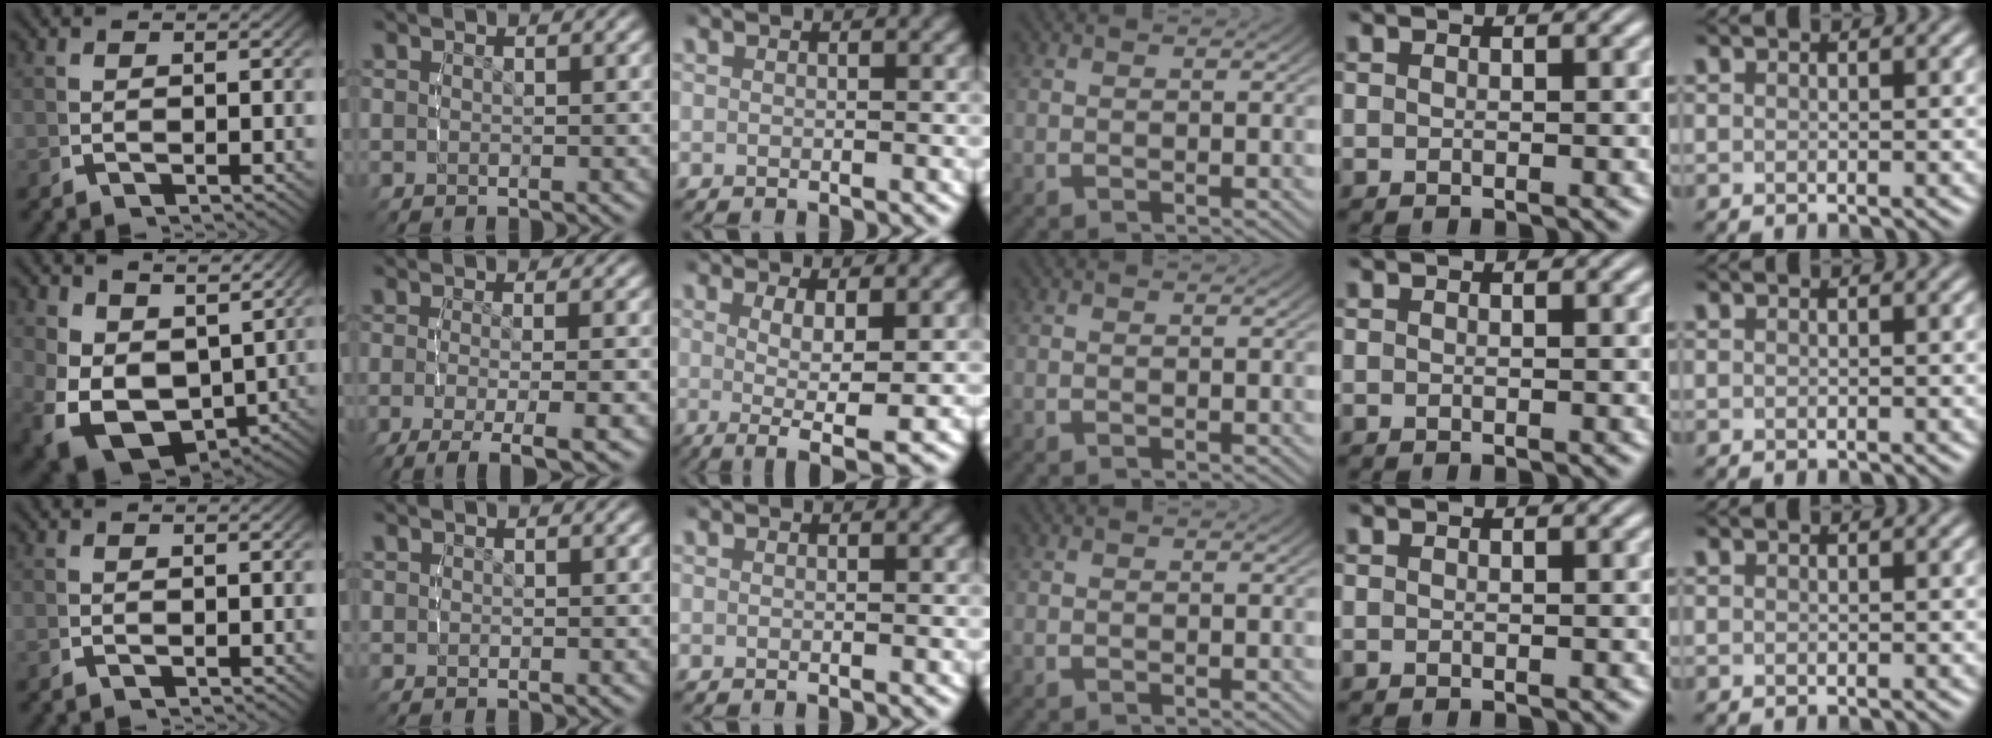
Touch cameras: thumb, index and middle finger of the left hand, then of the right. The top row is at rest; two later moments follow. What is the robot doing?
{"motion": "lift_and_place", "object": "cloth"}